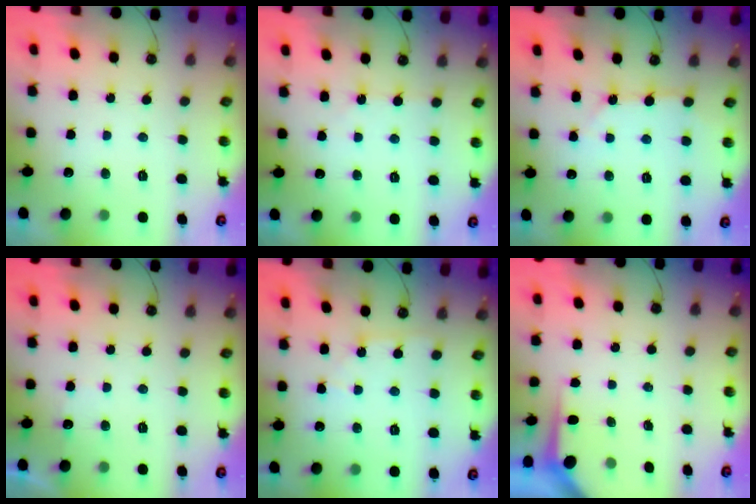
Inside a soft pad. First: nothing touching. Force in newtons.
{"total": 2.5, "press": 2.5, "slide": 0.5}
{"total": 2.9, "press": 2.8, "slide": 0.4}
{"total": 2.5, "press": 2.5, "slide": 0.5}
{"total": 5.4, "press": 5.3, "slide": 0.8}
{"total": 3.6, "press": 3.6, "slide": 0.3}